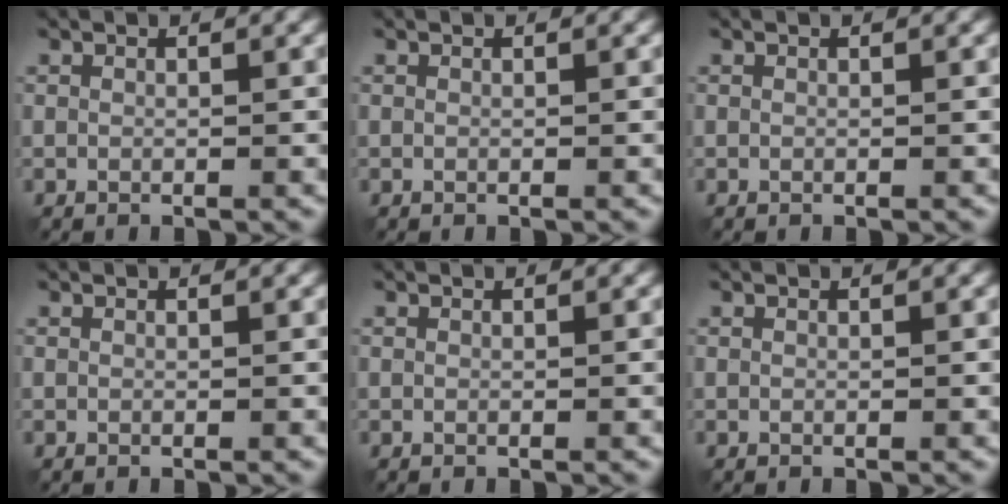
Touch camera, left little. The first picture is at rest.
{"total": 0.0}
{"total": 0.0}
{"total": 0.0}
{"total": 0.0}
{"total": 0.0}